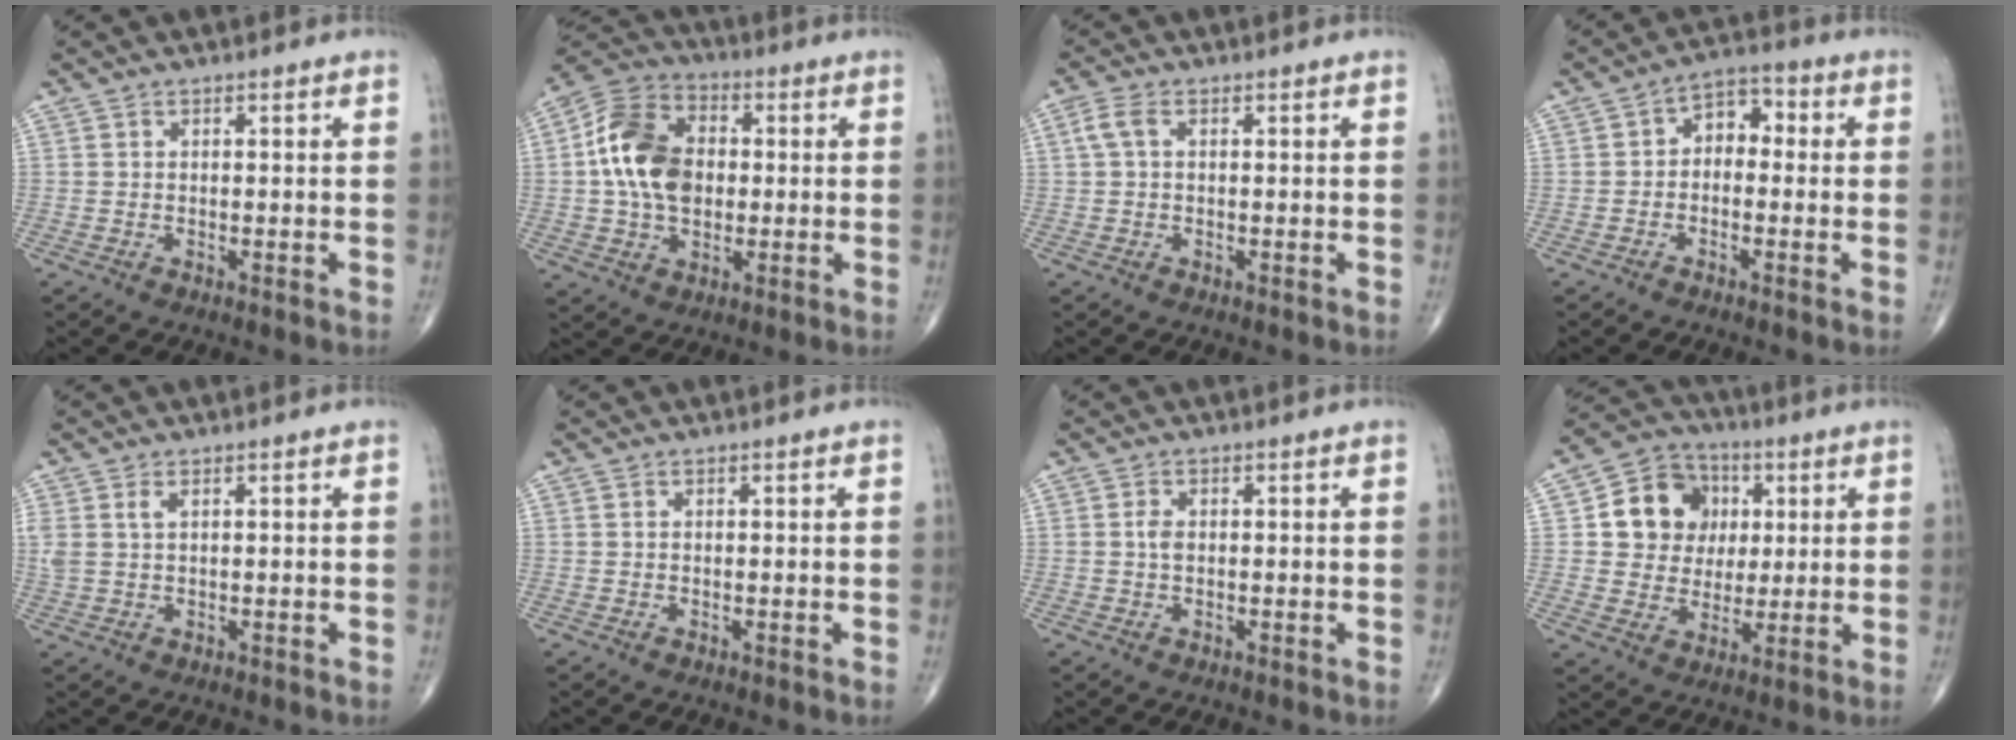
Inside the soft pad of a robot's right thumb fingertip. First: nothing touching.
{"total": 14.5, "force": [0.7, 10.1, 10.4], "torque": [-0.175, 0.020, 0.005]}
{"total": 2.9, "force": [0.6, 1.6, 2.3], "torque": [-0.061, 0.016, 0.013]}
{"total": 5.8, "force": [-0.1, 4.0, 4.2], "torque": [-0.038, 0.025, -0.019]}
{"total": 2.9, "force": [1.1, 1.5, 2.2], "torque": [-0.061, 0.010, 0.030]}
{"total": 0.0}
{"total": 1.5, "force": [0.1, 0.9, 1.2], "torque": [-0.023, -0.001, 0.000]}
{"total": 12.7, "force": [2.8, 11.2, 5.4], "torque": [-0.046, 0.004, 0.046]}